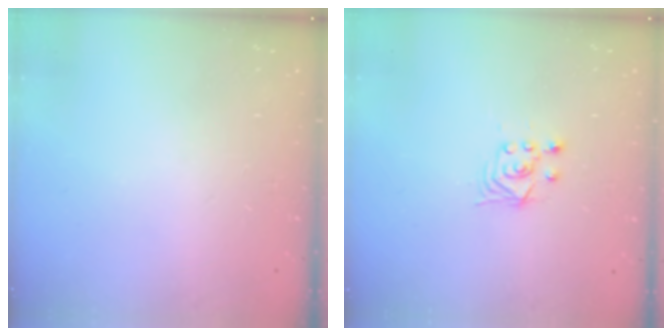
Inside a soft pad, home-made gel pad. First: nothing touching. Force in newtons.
{"total": 3.5, "press": 3.0, "slide": 1.7}